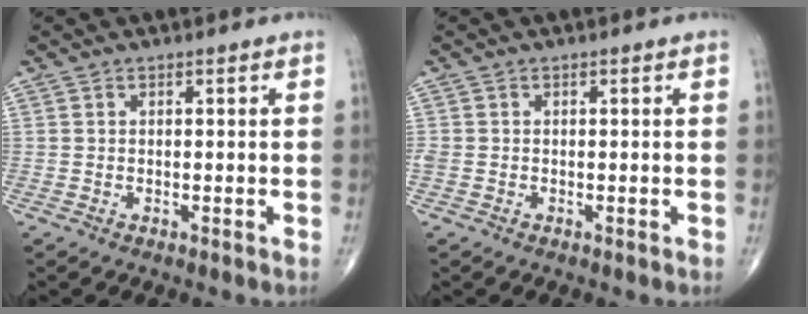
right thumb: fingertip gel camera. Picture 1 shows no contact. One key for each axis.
{"total": 1.2, "fx": -0.2, "fy": 1.0, "fz": 0.6, "tx": -0.018, "ty": 0.001, "tz": -0.004}